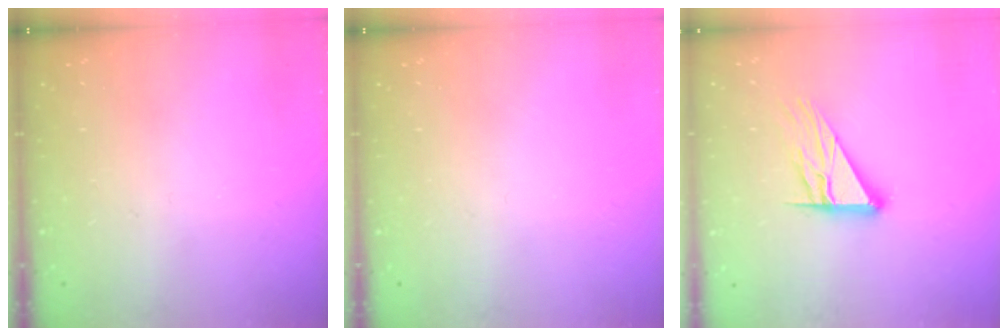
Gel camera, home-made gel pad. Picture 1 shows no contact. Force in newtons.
{"total": 0.0}
{"total": 11.7, "press": 11.7, "slide": 0.9}